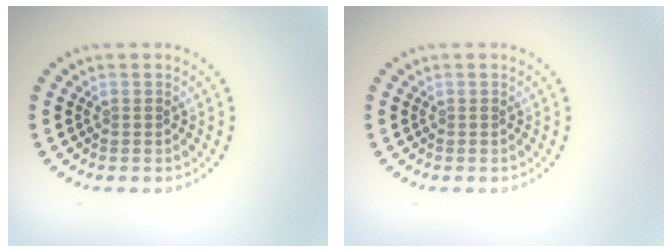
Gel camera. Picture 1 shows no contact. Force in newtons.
{"total": 0.0}